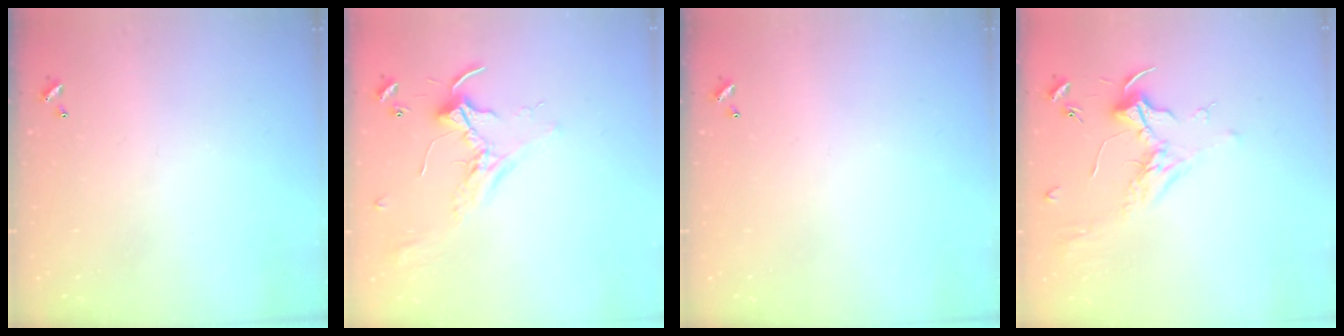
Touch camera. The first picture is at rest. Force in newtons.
{"total": 2.1, "press": 2.1, "slide": 0.5}
{"total": 0.0}
{"total": 1.8, "press": 1.7, "slide": 0.7}